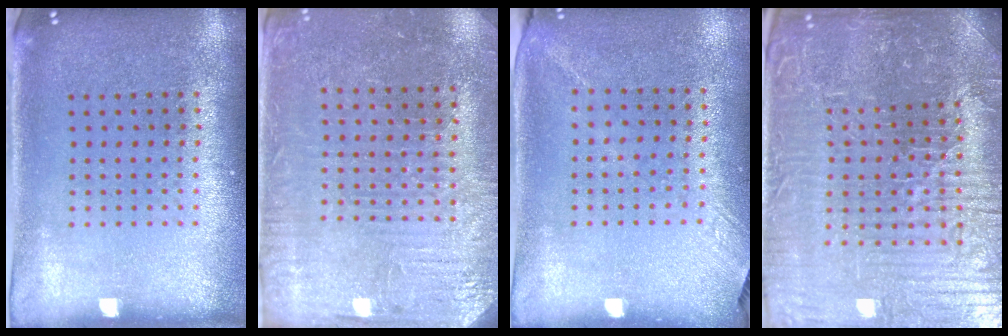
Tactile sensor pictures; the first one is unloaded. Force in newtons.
{"total": 3.2, "press": 3.1, "slide": 0.5}
{"total": 1.4, "press": 1.0, "slide": 0.9}
{"total": 5.7, "press": 5.4, "slide": 1.6}